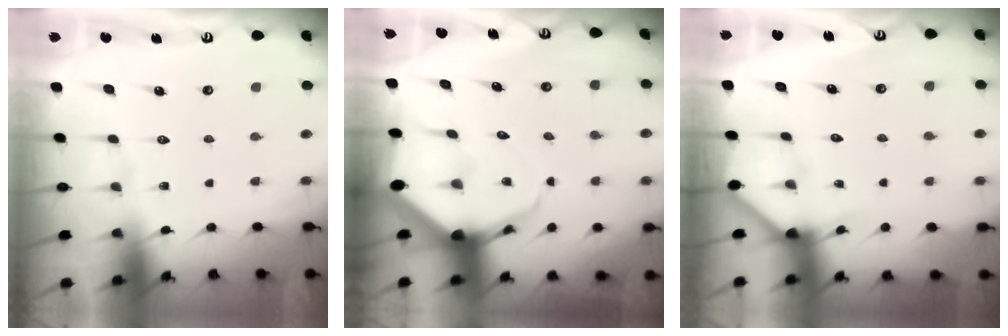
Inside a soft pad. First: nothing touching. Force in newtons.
{"total": 7.4, "press": 7.4, "slide": 0.8}
{"total": 3.4, "press": 3.4, "slide": 0.2}